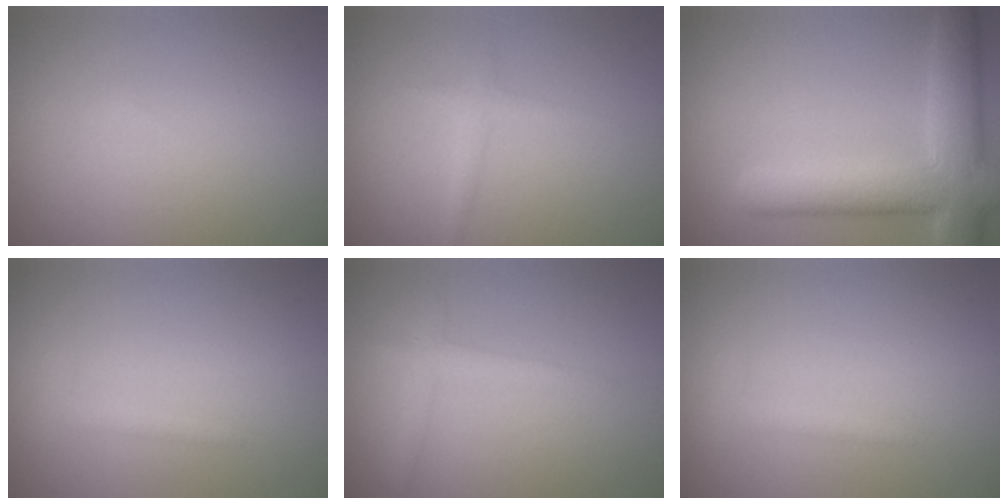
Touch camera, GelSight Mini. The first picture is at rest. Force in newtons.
{"total": 1.1, "press": 1.1, "slide": 0.1}
{"total": 8.2, "press": 8.2, "slide": 0.9}
{"total": 1.0, "press": 1.0, "slide": 0.1}
{"total": 1.8, "press": 1.8, "slide": 0.1}
{"total": 1.0, "press": 1.0, "slide": 0.1}